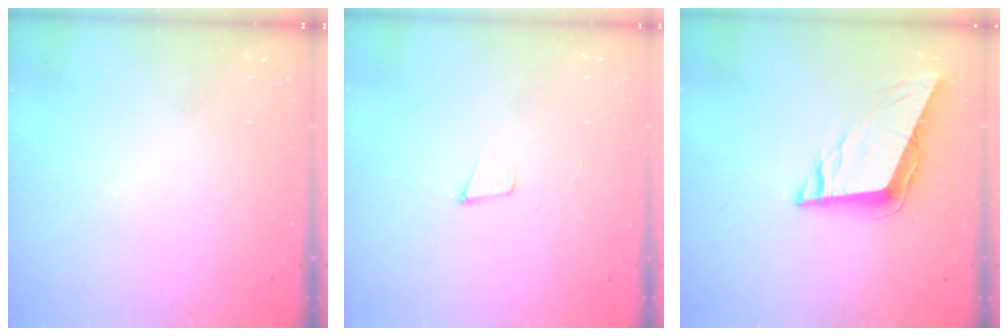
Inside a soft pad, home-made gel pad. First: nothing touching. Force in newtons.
{"total": 3.9, "press": 2.9, "slide": 2.6}
{"total": 9.0, "press": 8.7, "slide": 2.5}